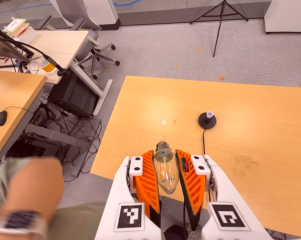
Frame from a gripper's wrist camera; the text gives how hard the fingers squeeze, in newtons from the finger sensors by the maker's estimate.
{"total": 19.8, "left": 21.5, "right": 18.1}